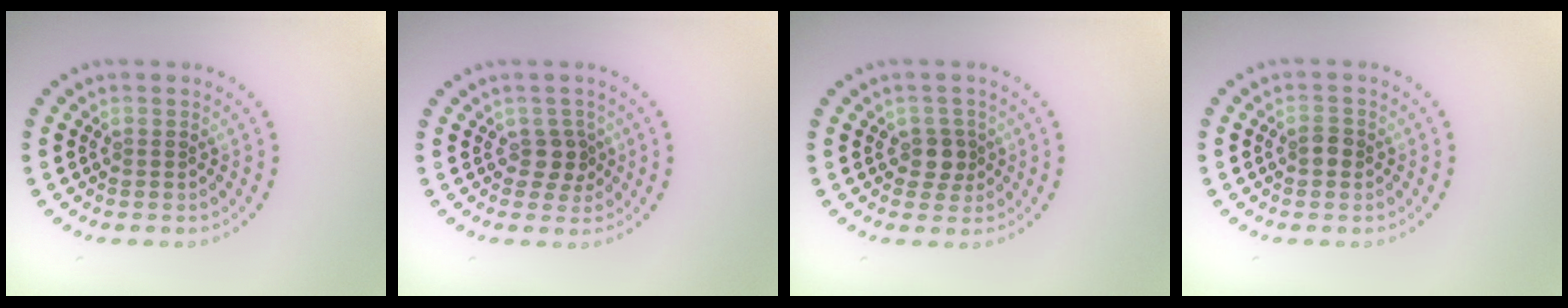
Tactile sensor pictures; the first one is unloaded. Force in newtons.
{"total": 1.8, "press": 1.5, "slide": 1.0}
{"total": 1.9, "press": 1.7, "slide": 0.9}
{"total": 1.3, "press": 1.3, "slide": 0.2}